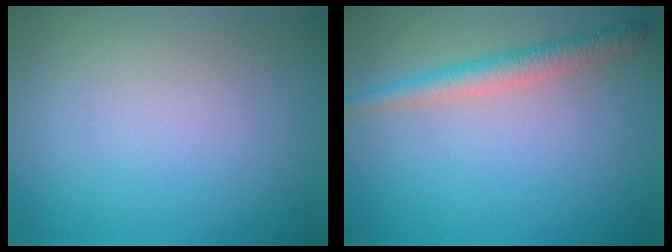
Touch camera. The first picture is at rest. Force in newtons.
{"total": 2.8, "press": 2.8, "slide": 0.2}